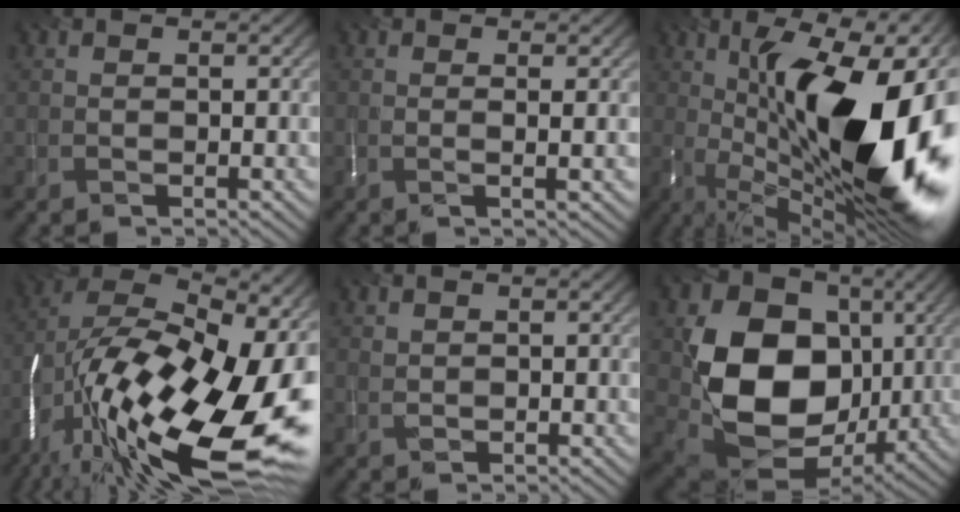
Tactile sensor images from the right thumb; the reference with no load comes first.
{"total": 1.7, "force": [0.6, 0.1, 1.6], "torque": [-0.027, 0.000, 0.005]}
{"total": 19.8, "force": [-1.4, 8.6, 17.7], "torque": [-0.252, 0.006, -0.045]}
{"total": 22.3, "force": [-8.4, 9.3, 18.4], "torque": [-0.337, 0.001, -0.163]}
{"total": 0.7, "force": [0.5, 0.5, 0.0], "torque": [-0.003, 0.001, 0.015]}
{"total": 16.0, "force": [0.1, 12.2, 10.4], "torque": [-0.206, -0.027, 0.006]}